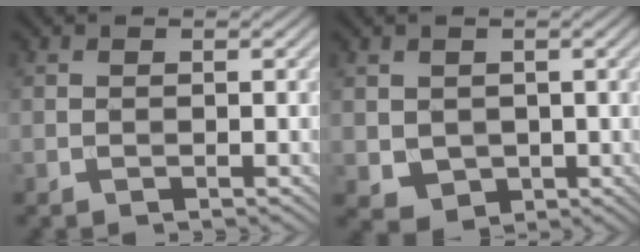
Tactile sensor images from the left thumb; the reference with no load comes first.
{"total": 3.1, "force": [0.4, 2.7, 1.3], "torque": [-0.048, -0.011, 0.013]}